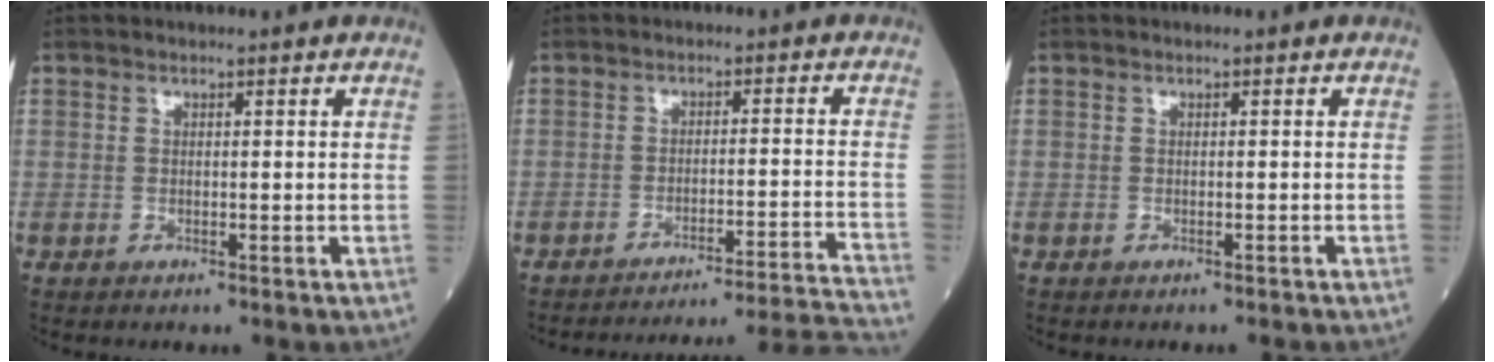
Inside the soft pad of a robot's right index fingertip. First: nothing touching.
{"total": 19.8, "force": [-19.0, -4.3, 3.9], "torque": [-0.013, -0.032, -0.246]}
{"total": 1.4, "force": [-1.3, -0.2, 0.5], "torque": [-0.005, 0.002, -0.017]}